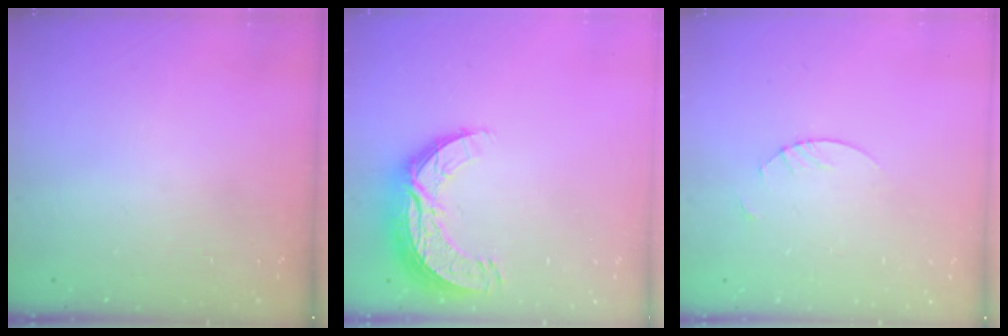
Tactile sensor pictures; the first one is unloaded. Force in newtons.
{"total": 10.7, "press": 10.7, "slide": 0.7}
{"total": 1.8, "press": 1.8, "slide": 0.2}